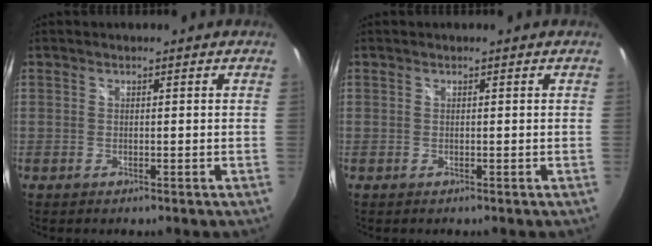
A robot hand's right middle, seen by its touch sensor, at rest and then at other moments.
{"total": 0.0}